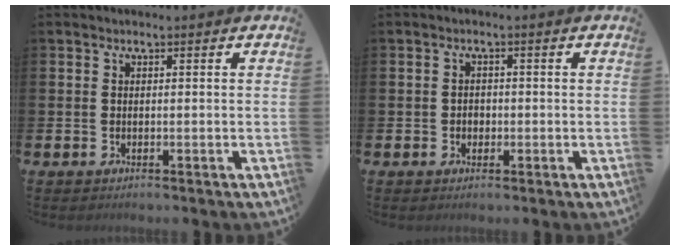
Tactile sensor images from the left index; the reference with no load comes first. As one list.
[{"total": 1.5, "force": [-0.3, 1.3, 0.6], "torque": [-0.004, 0.005, -0.011]}]